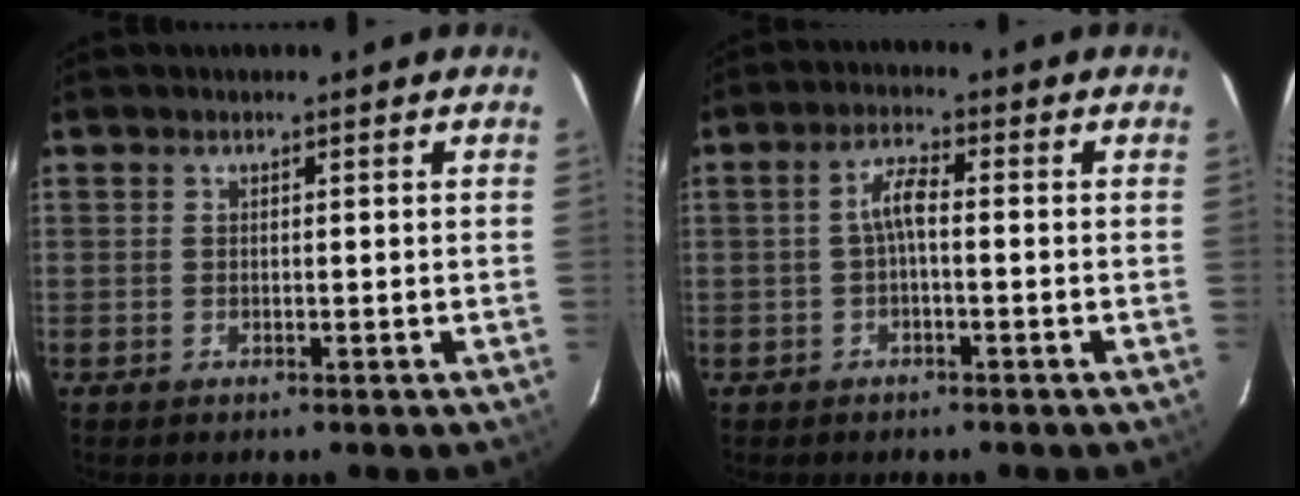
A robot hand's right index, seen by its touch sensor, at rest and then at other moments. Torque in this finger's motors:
{"motor_torque": [0.67, 0.26, 0.35, 0.08]}